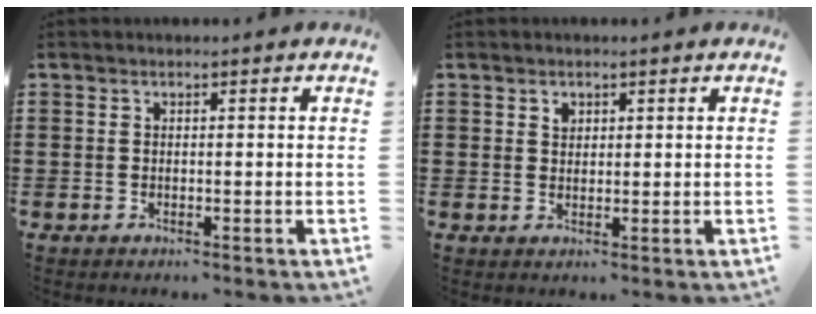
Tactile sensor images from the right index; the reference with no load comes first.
{"total": 1.3, "force": [0.8, 0.9, 0.4], "torque": [-0.008, 0.003, 0.016]}